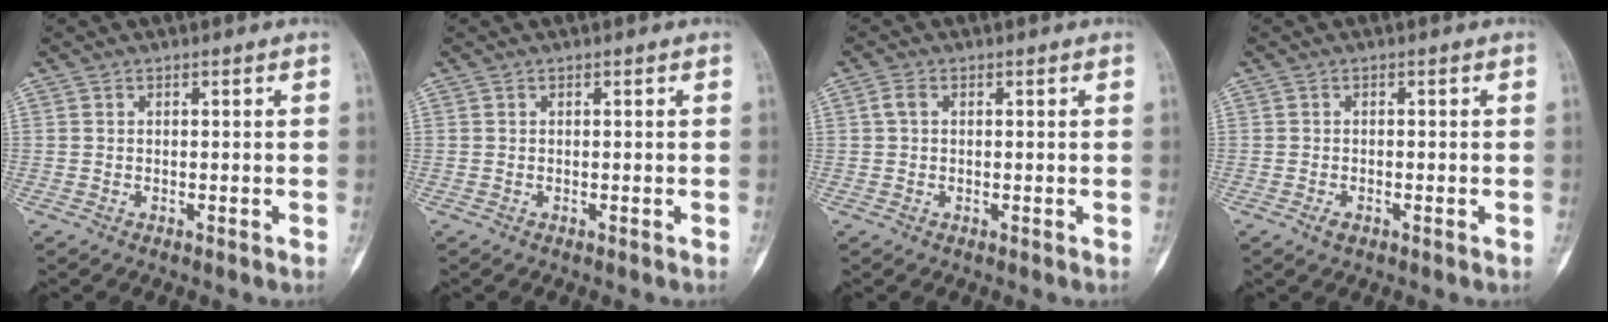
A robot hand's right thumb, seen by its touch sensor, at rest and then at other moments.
{"total": 0.0}
{"total": 1.6, "force": [0.4, 1.1, 1.1], "torque": [-0.023, 0.006, 0.007]}
{"total": 1.3, "force": [-0.7, 0.7, 0.8], "torque": [-0.017, 0.000, -0.013]}